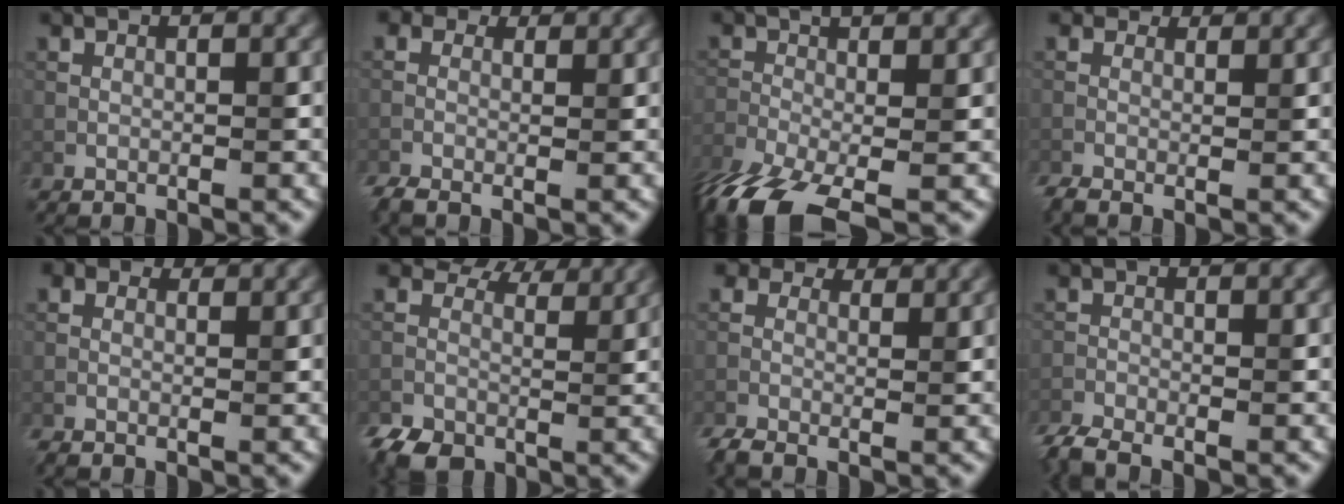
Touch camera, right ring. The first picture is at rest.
{"total": 3.8, "force": [-0.1, 2.8, 2.5], "torque": [-0.052, -0.001, -0.001]}
{"total": 11.5, "force": [-6.4, 3.7, 8.8], "torque": [-0.176, -0.020, -0.110]}
{"total": 2.9, "force": [0.7, 2.0, 1.9], "torque": [-0.043, -0.007, 0.003]}
{"total": 3.2, "force": [0.8, 2.4, 2.0], "torque": [-0.038, 0.004, 0.002]}
{"total": 6.4, "force": [1.7, 4.9, 3.7], "torque": [-0.071, -0.007, 0.030]}
{"total": 4.8, "force": [1.5, 3.4, 3.1], "torque": [-0.067, 0.000, 0.018]}
{"total": 3.6, "force": [-2.9, 1.0, 1.8], "torque": [-0.042, -0.009, -0.061]}